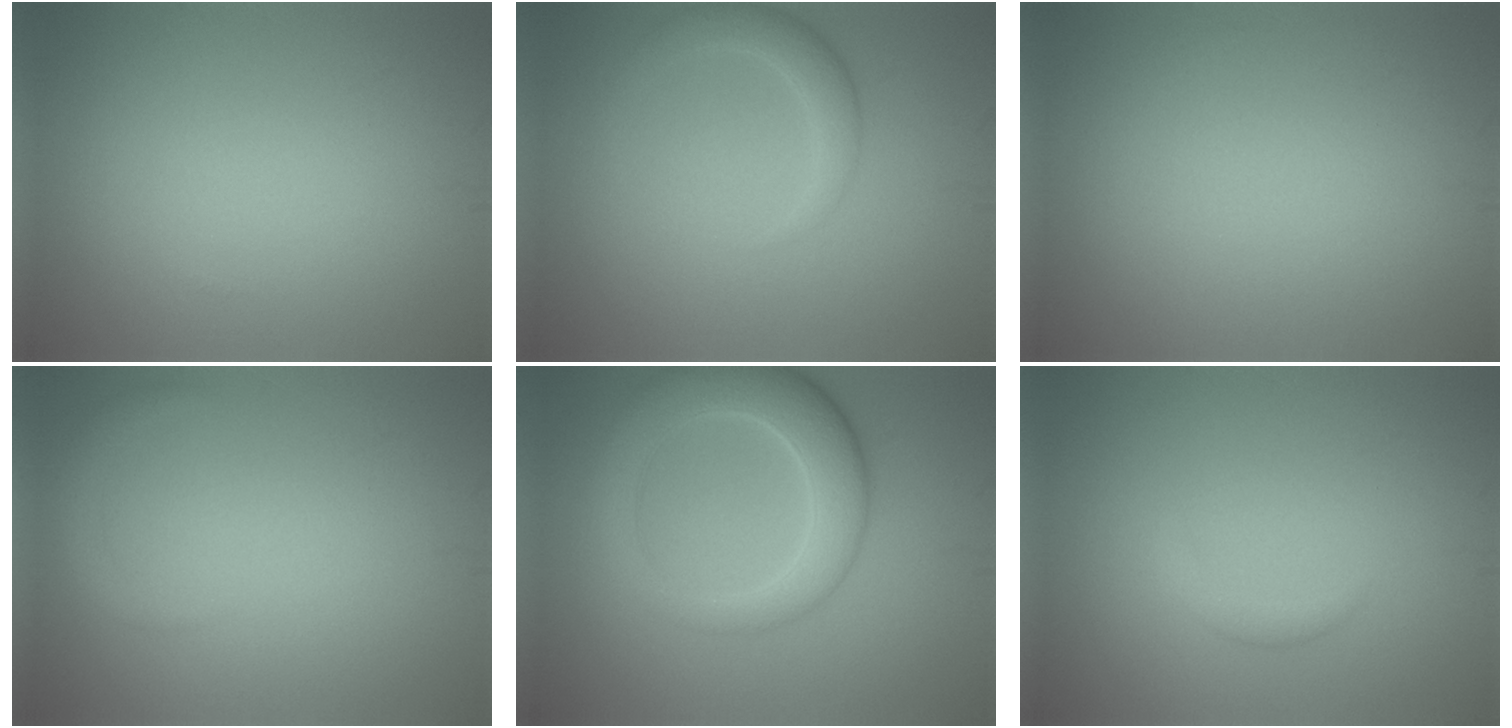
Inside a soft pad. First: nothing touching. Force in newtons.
{"total": 2.3, "press": 2.3, "slide": 0.1}
{"total": 0.0}
{"total": 1.5, "press": 1.5, "slide": 0.1}
{"total": 6.5, "press": 6.5, "slide": 0.1}
{"total": 1.1, "press": 1.1, "slide": 0.1}